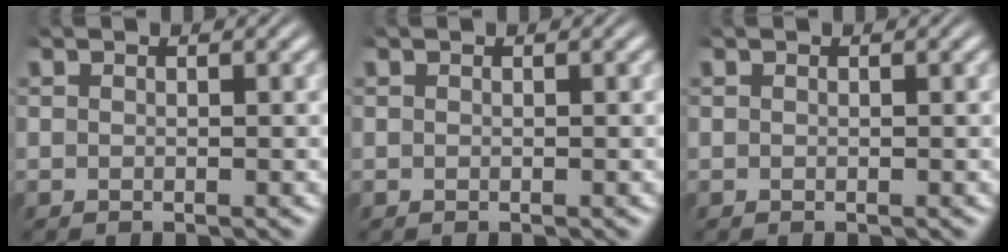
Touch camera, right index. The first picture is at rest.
{"total": 0.0}
{"total": 0.0}